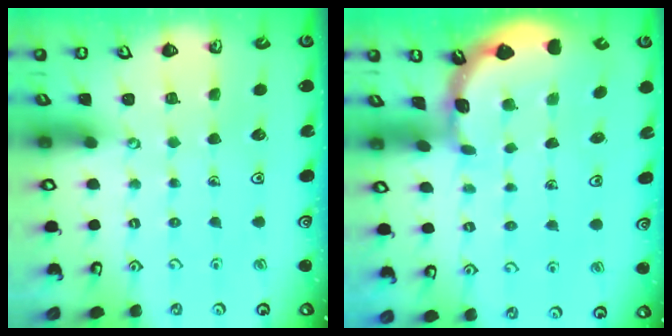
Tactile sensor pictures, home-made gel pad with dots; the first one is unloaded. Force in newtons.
{"total": 1.7, "press": 1.7, "slide": 0.1}